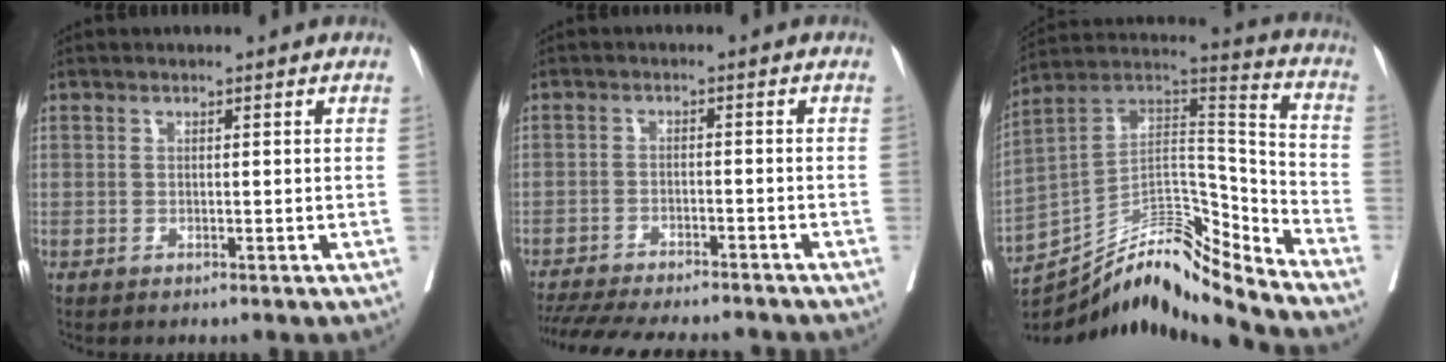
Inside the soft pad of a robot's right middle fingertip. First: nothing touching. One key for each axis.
{"total": 17.3, "fx": -15.6, "fy": 2.9, "fz": 6.9, "tx": -0.163, "ty": -0.028, "tz": -0.217}
{"total": 18.9, "fx": -16.7, "fy": 1.3, "fz": 8.7, "tx": -0.148, "ty": 0.065, "tz": -0.287}